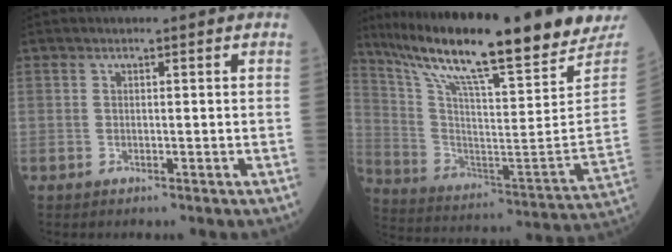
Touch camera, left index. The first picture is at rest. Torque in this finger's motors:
{"motor_torque": [0.18, -0.66, 0.54, 0.21]}